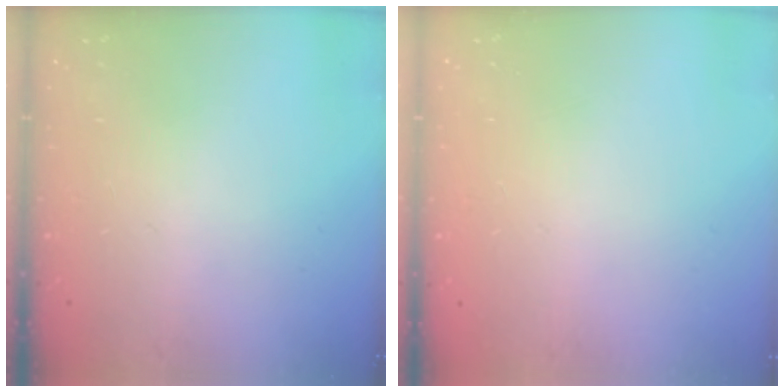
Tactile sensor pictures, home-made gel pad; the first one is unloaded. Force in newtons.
{"total": 0.0}